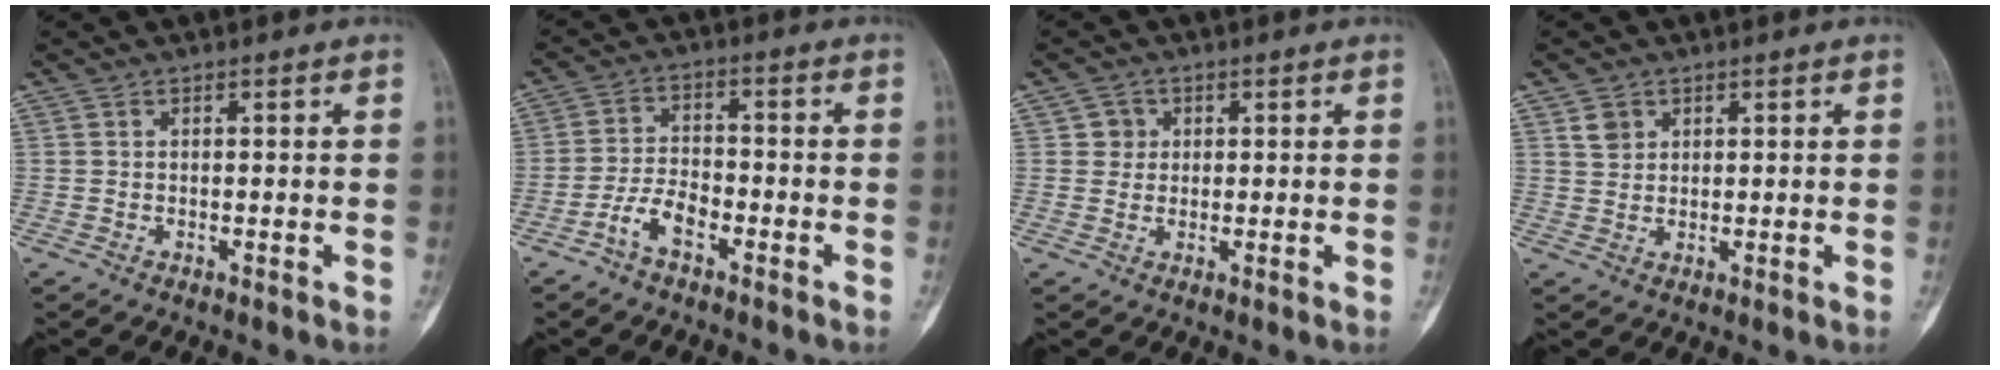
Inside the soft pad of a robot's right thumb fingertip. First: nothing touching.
{"total": 5.6, "force": [-3.3, 2.6, 3.7], "torque": [-0.068, 0.025, -0.066]}
{"total": 2.6, "force": [0.7, 2.5, 0.3], "torque": [0.012, 0.001, 0.006]}
{"total": 2.8, "force": [1.5, 2.2, 0.9], "torque": [-0.006, -0.006, 0.029]}